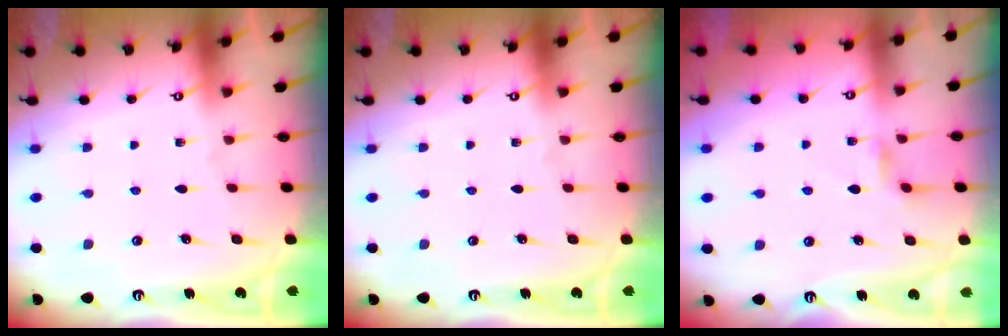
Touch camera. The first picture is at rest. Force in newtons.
{"total": 0.0}
{"total": 2.3, "press": 2.3, "slide": 0.4}